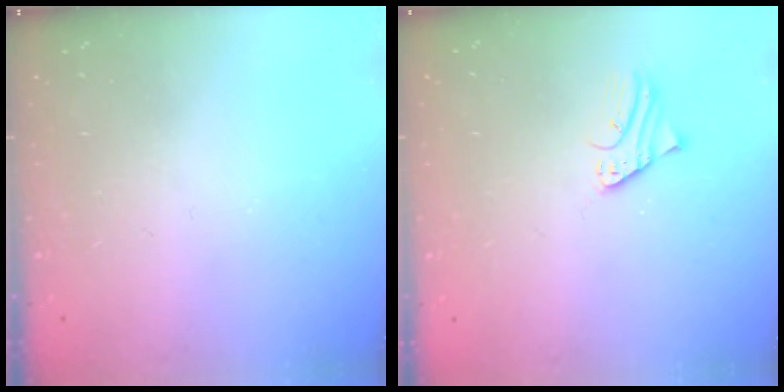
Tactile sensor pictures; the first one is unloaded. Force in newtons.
{"total": 1.8, "press": 1.7, "slide": 0.1}